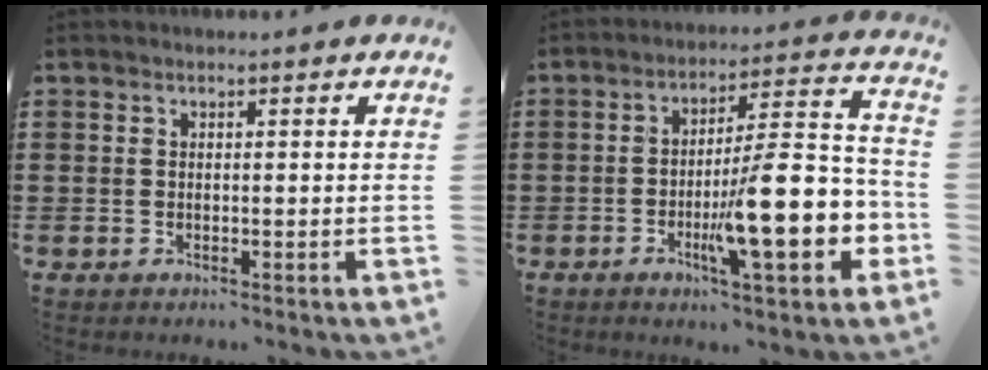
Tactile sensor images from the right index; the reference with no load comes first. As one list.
[{"total": 15.8, "force": [-4.2, 3.9, 14.7], "torque": [-0.224, -0.008, -0.068]}]